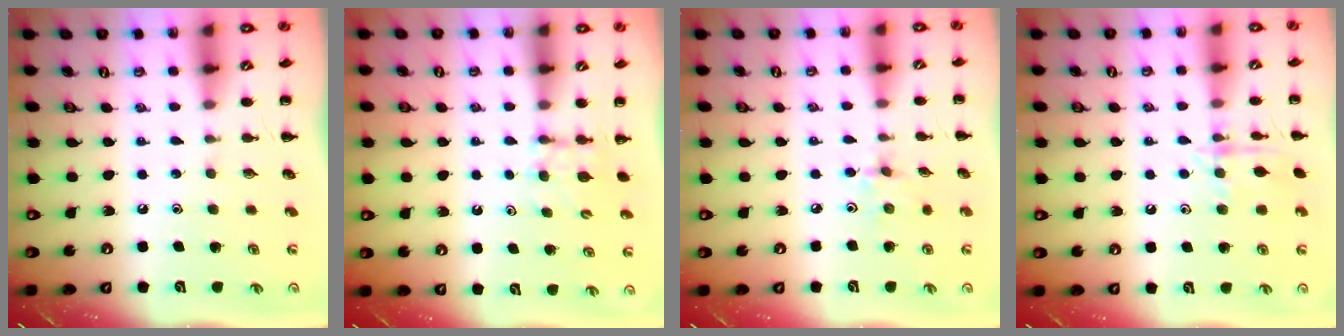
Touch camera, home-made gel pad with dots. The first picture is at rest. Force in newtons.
{"total": 4.9, "press": 4.7, "slide": 1.4}
{"total": 3.0, "press": 2.8, "slide": 0.9}
{"total": 9.8, "press": 9.7, "slide": 1.4}